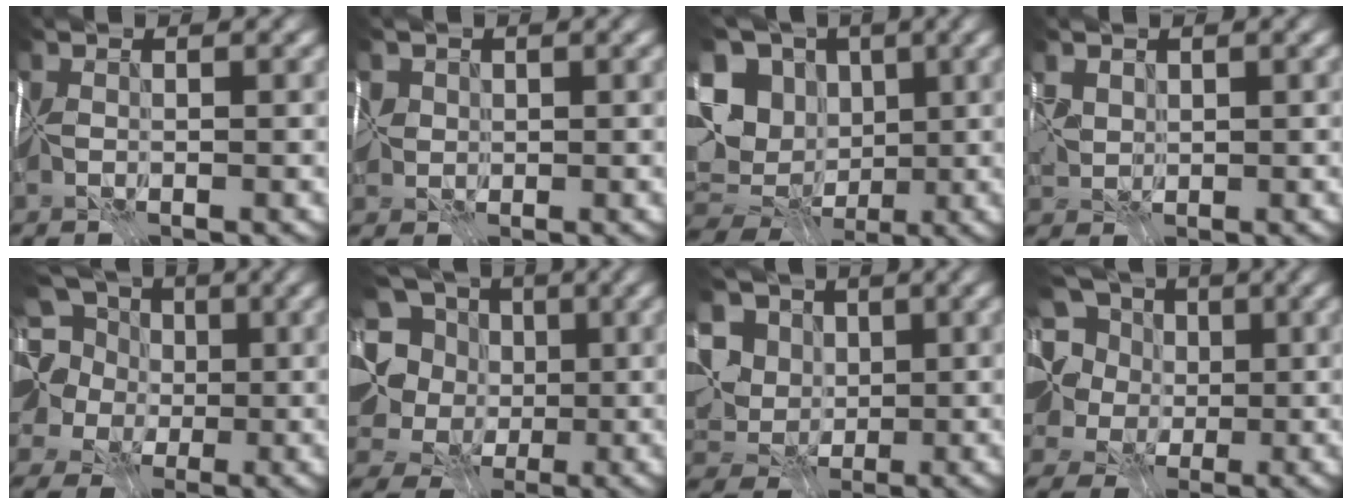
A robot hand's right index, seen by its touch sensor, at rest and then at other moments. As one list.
[{"total": 1.7, "force": [0.5, 1.6, 0.4], "torque": [-0.004, 0.013, 0.010]}, {"total": 12.5, "force": [0.6, 10.1, 7.3], "torque": [-0.141, -0.003, 0.016]}, {"total": 1.6, "force": [1.3, 0.9, 0.5], "torque": [-0.007, 0.002, 0.026]}, {"total": 11.9, "force": [2.9, 10.1, 5.6], "torque": [-0.128, 0.022, 0.015]}, {"total": 12.1, "force": [2.4, 10.4, 5.8], "torque": [-0.136, 0.025, 0.020]}, {"total": 10.5, "force": [2.9, 8.6, 5.2], "torque": [-0.107, 0.020, 0.033]}, {"total": 10.9, "force": [3.5, 8.4, 5.9], "torque": [-0.116, 0.016, 0.029]}]